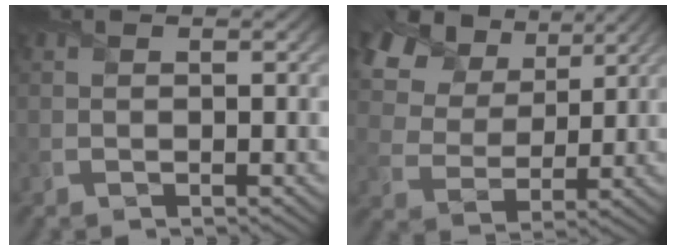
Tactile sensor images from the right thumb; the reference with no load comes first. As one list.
[{"total": 14.9, "force": [8.9, 8.9, 8.0], "torque": [-0.226, 0.035, 0.171]}]